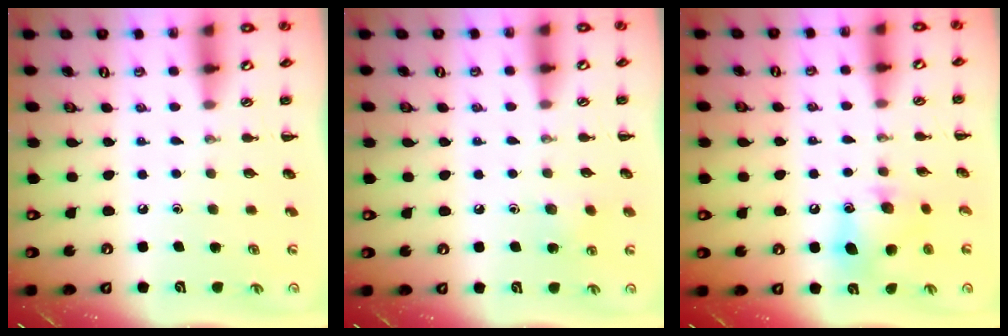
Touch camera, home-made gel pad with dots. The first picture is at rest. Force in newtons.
{"total": 6.1, "press": 5.9, "slide": 1.7}
{"total": 9.9, "press": 9.8, "slide": 1.6}